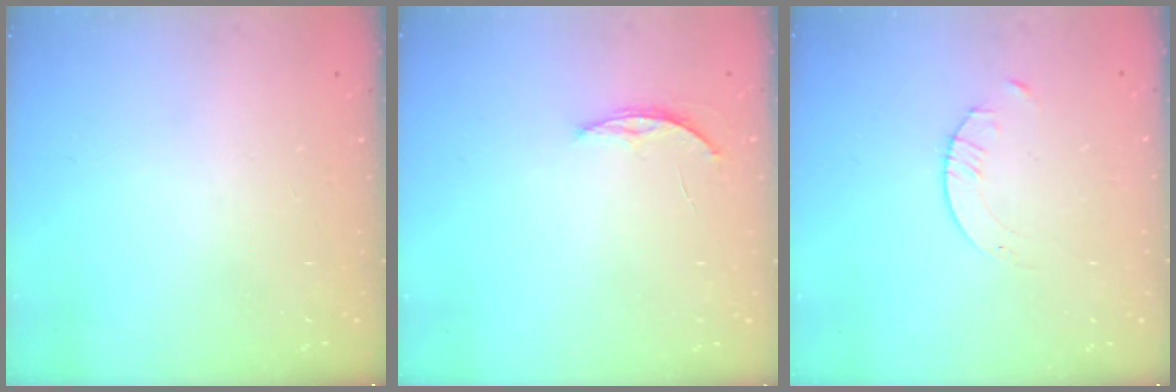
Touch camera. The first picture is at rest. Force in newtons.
{"total": 3.7, "press": 3.7, "slide": 0.5}
{"total": 1.6, "press": 1.6, "slide": 0.2}